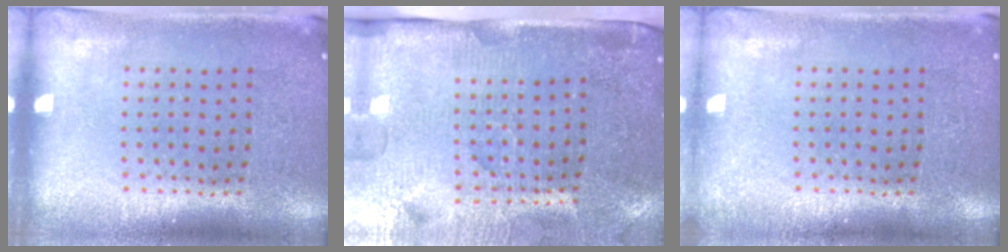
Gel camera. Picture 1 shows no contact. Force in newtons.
{"total": 4.3, "press": 3.7, "slide": 2.2}
{"total": 0.7, "press": 0.7, "slide": 0.1}